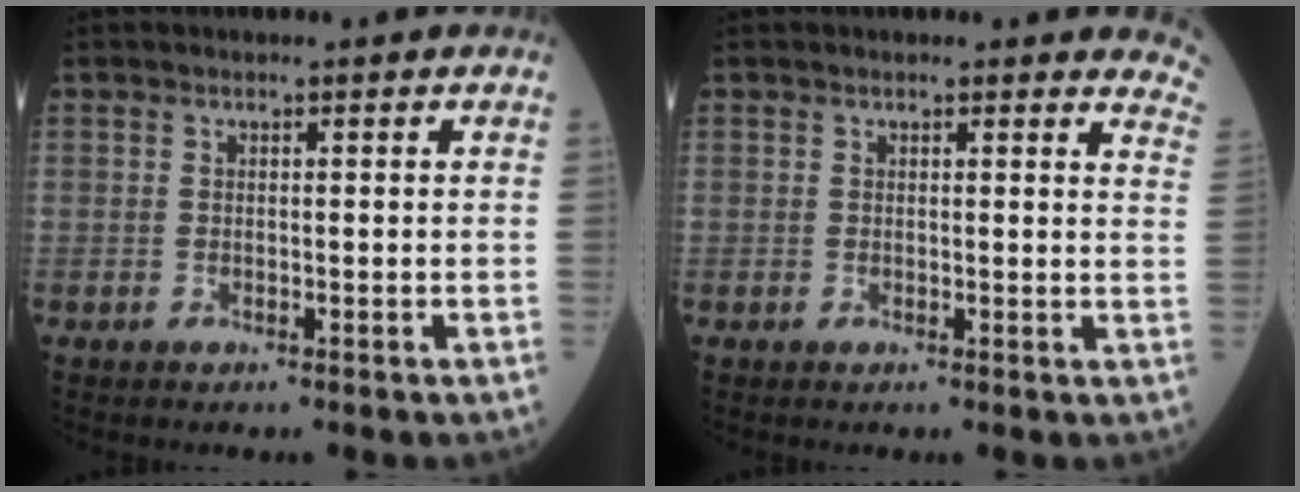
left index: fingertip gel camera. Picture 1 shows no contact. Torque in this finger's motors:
{"motor_torque": [0.06, 0.02, -0.08, 0.00]}